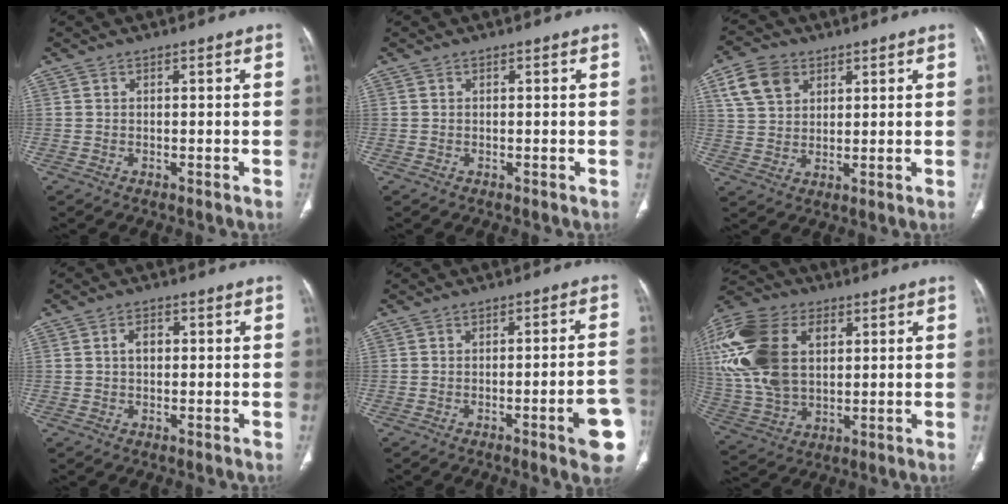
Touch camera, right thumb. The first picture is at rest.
{"total": 0.0}
{"total": 8.4, "force": [4.1, 6.1, 4.2], "torque": [-0.061, -0.007, 0.081]}
{"total": 2.9, "force": [0.5, 2.0, 2.1], "torque": [-0.031, 0.007, 0.009]}
{"total": 8.9, "force": [-3.4, 1.2, 8.1], "torque": [-0.094, 0.019, -0.041]}
{"total": 26.0, "force": [7.0, 16.8, 18.6], "torque": [-0.424, 0.017, 0.136]}